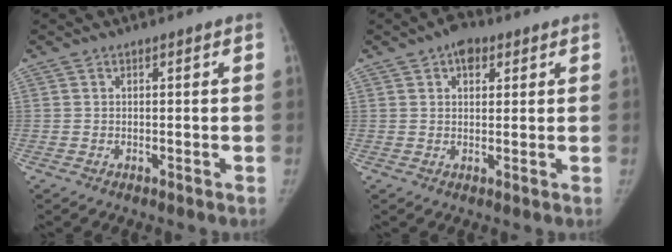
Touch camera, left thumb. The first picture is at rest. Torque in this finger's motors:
{"motor_torque": [0.70, 0.56, 0.19, -0.60, 0.10]}